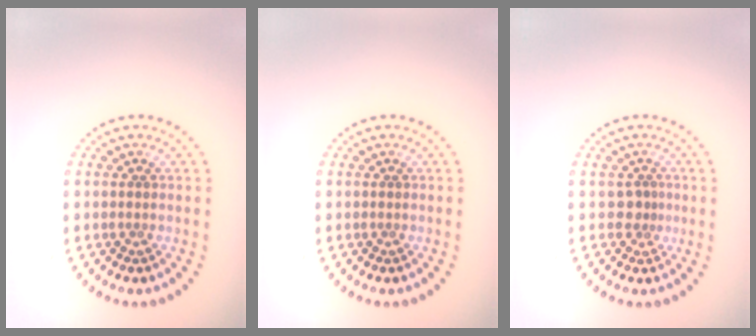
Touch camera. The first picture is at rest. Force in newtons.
{"total": 0.0}
{"total": 1.1, "press": 0.6, "slide": 0.9}